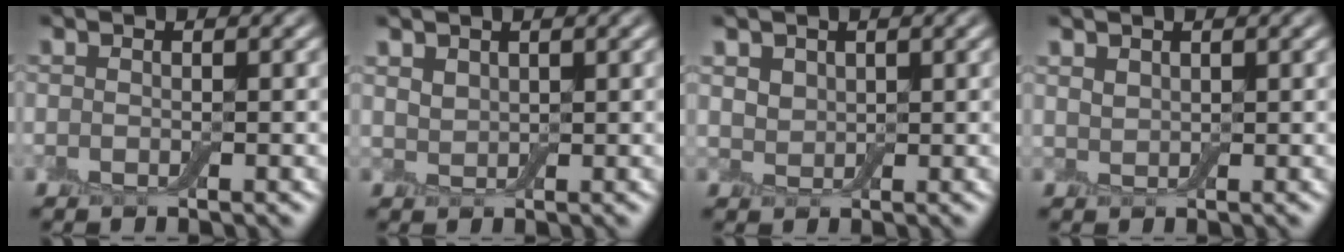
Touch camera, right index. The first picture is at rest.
{"total": 1.4, "force": [1.0, 0.8, 0.3], "torque": [-0.011, 0.000, 0.023]}
{"total": 1.9, "force": [1.1, 1.4, 0.5], "torque": [-0.016, -0.002, 0.023]}
{"total": 1.0, "force": [0.9, 0.6, 0.2], "torque": [-0.009, 0.001, 0.020]}